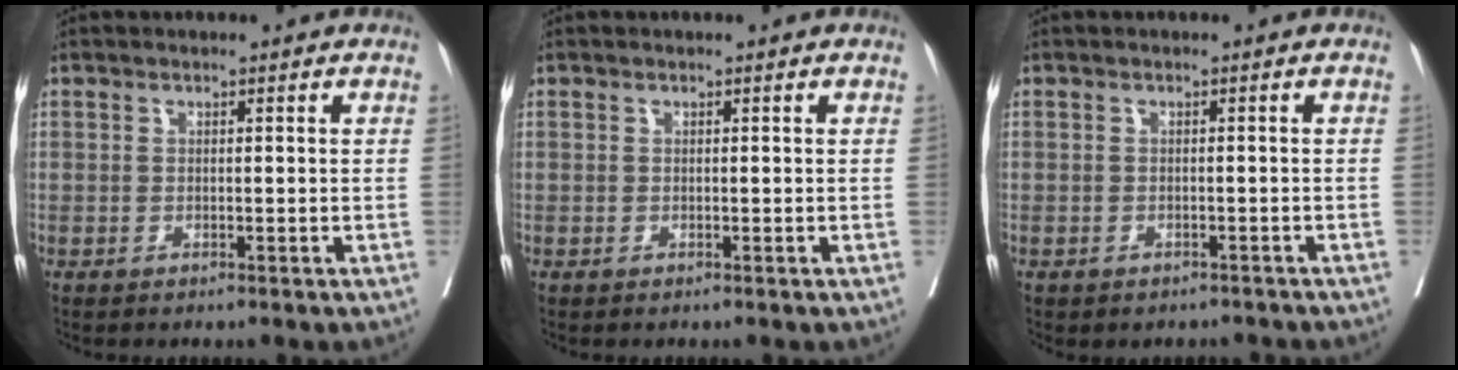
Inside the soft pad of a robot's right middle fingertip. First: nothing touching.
{"total": 0.0}
{"total": 2.6, "force": [-2.1, 1.5, 0.1], "torque": [0.002, 0.006, -0.031]}